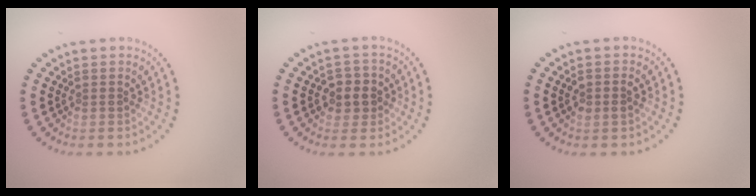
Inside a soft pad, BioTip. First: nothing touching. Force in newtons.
{"total": 2.4, "press": 2.3, "slide": 0.8}
{"total": 1.4, "press": 1.3, "slide": 0.3}